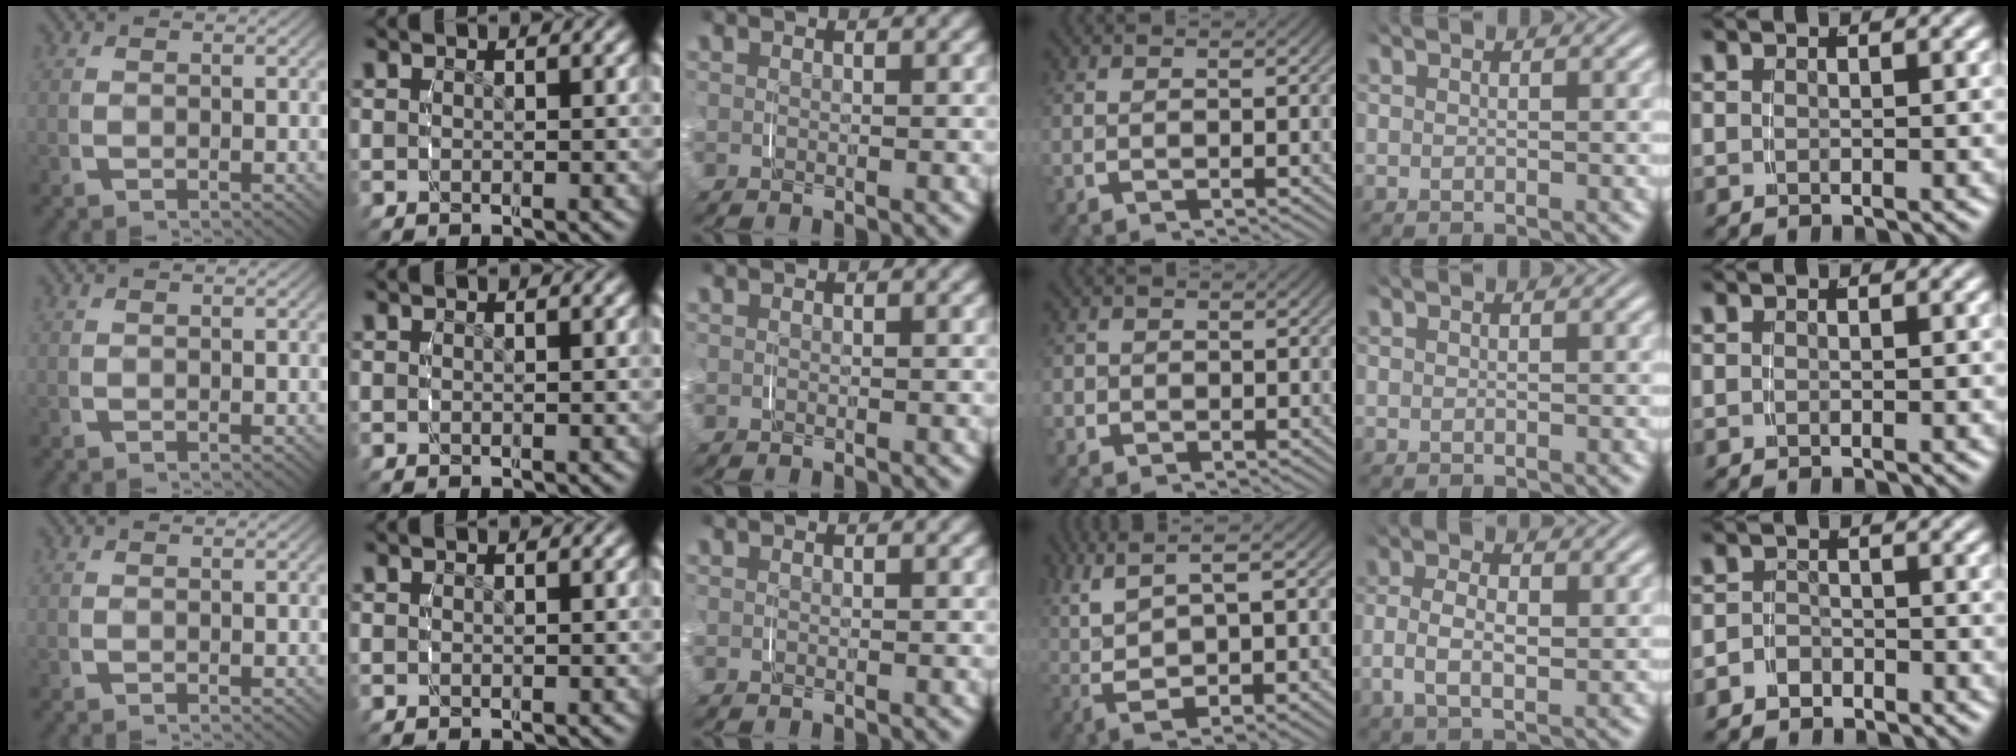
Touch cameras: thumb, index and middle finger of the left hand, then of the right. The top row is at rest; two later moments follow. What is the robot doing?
{"motion": "grasp_and_lifting", "object": "jacket"}